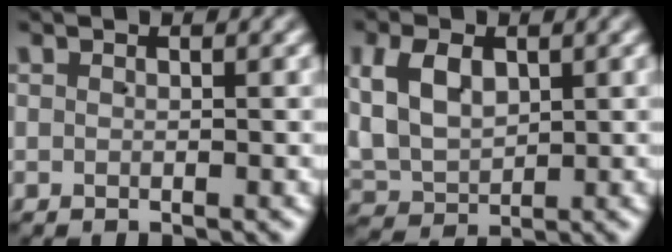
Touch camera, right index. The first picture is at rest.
{"total": 7.5, "force": [1.4, 6.2, 3.9], "torque": [-0.101, -0.009, 0.028]}